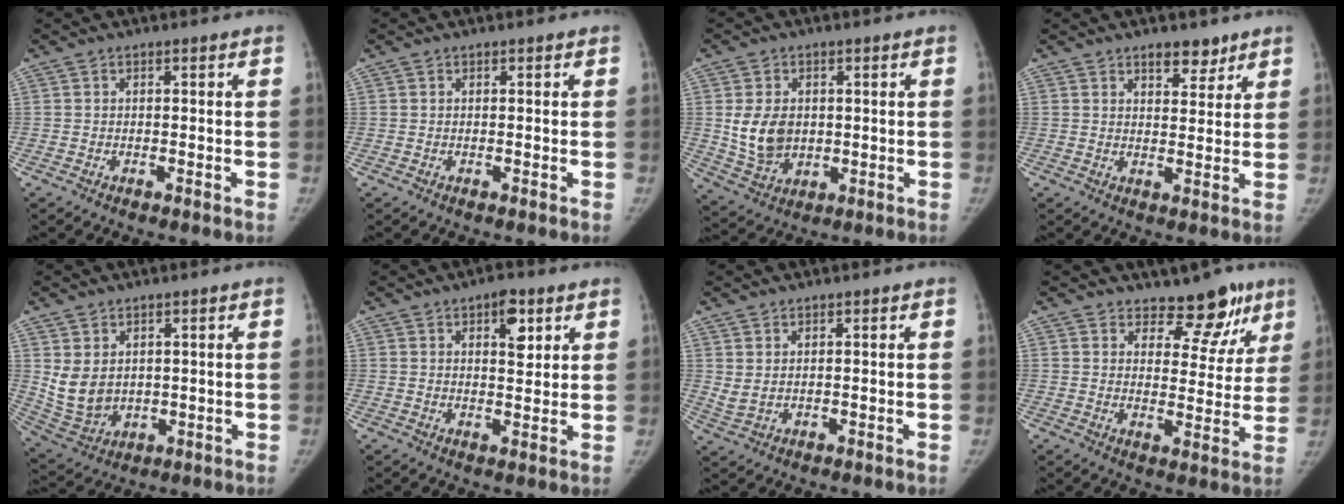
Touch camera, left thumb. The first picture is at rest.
{"total": 0.0}
{"total": 9.0, "force": [0.9, 6.8, 5.8], "torque": [-0.083, -0.010, 0.033]}
{"total": 4.8, "force": [3.5, 2.4, 2.3], "torque": [-0.009, -0.023, 0.055]}
{"total": 8.1, "force": [2.0, 6.2, 4.8], "torque": [-0.079, -0.016, 0.064]}
{"total": 5.8, "force": [2.9, 2.8, 4.2], "torque": [-0.041, -0.014, 0.040]}
{"total": 2.8, "force": [1.4, 1.5, 2.0], "torque": [-0.039, -0.007, 0.036]}
{"total": 9.3, "force": [7.1, 5.0, 3.2], "torque": [0.006, -0.048, 0.094]}